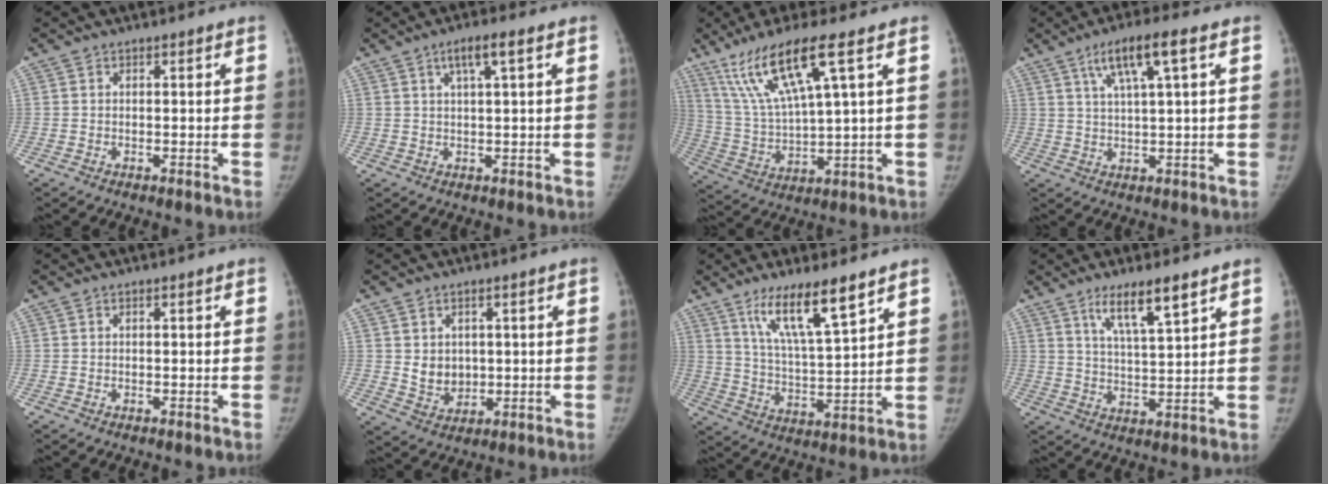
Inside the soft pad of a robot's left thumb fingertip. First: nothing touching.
{"total": 4.1, "force": [1.9, 0.5, 3.6], "torque": [-0.066, 0.004, 0.036]}
{"total": 14.3, "force": [7.8, 1.6, 11.9], "torque": [-0.253, -0.026, 0.161]}
{"total": 8.1, "force": [3.7, 0.9, 7.1], "torque": [-0.134, -0.001, 0.068]}
{"total": 0.0}
{"total": 5.0, "force": [0.9, 4.2, 2.6], "torque": [-0.020, -0.014, 0.030]}
{"total": 12.5, "force": [8.2, 1.9, 9.2], "torque": [-0.155, -0.048, 0.157]}
{"total": 8.7, "force": [5.6, 1.3, 6.5], "torque": [-0.109, -0.033, 0.106]}